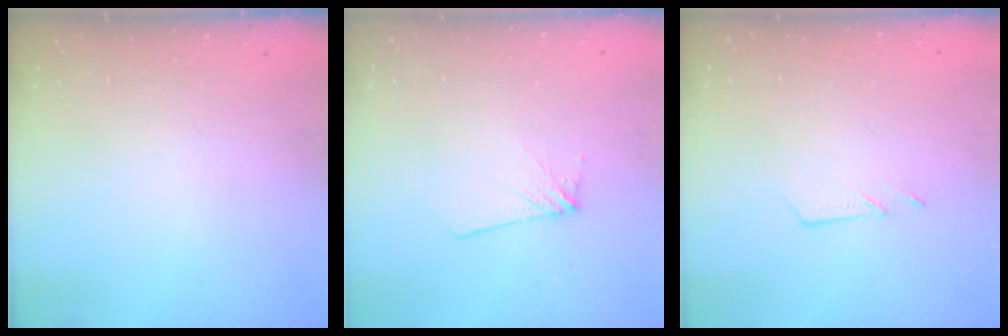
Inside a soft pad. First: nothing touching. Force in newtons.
{"total": 4.3, "press": 4.2, "slide": 0.6}
{"total": 4.2, "press": 4.2, "slide": 0.5}